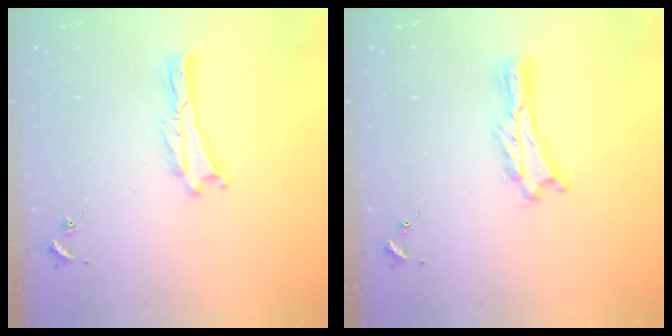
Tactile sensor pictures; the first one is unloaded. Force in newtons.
{"total": 0.9, "press": 0.9, "slide": 0.2}